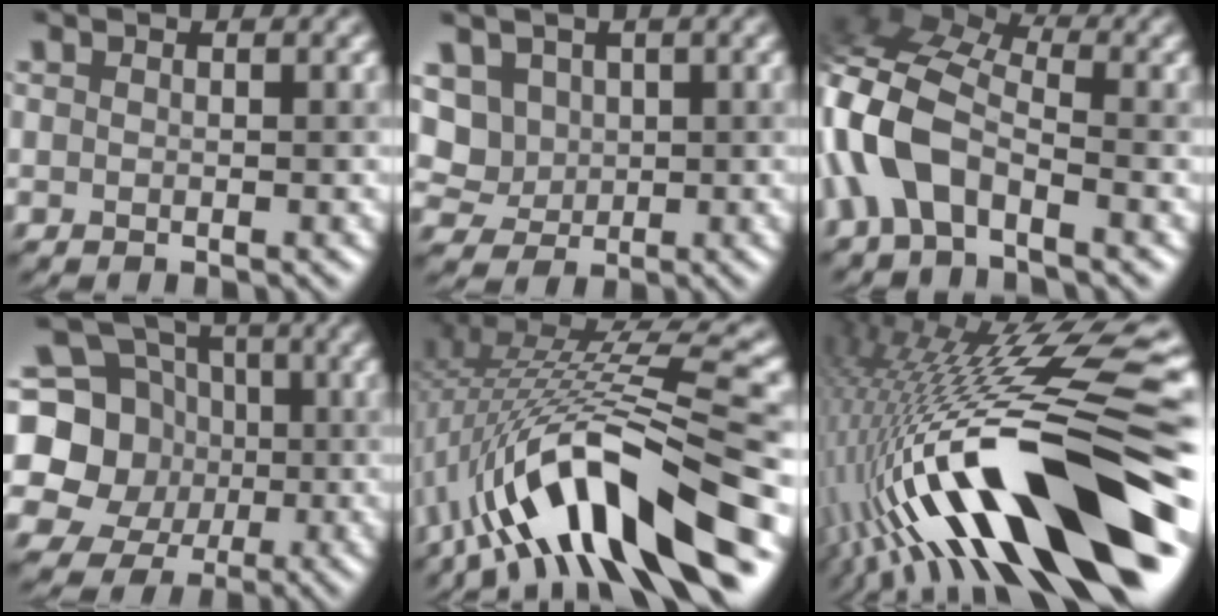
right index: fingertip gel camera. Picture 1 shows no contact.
{"total": 4.7, "force": [1.8, 4.0, 1.6], "torque": [-0.033, 0.012, 0.036]}
{"total": 8.1, "force": [-2.3, 4.5, 6.3], "torque": [-0.141, 0.023, -0.064]}
{"total": 10.5, "force": [0.8, 9.5, 4.4], "torque": [-0.099, 0.023, -0.019]}
{"total": 14.4, "force": [-5.0, 4.1, 12.9], "torque": [-0.215, 0.021, -0.076]}
{"total": 17.4, "force": [-4.4, 4.7, 16.2], "torque": [-0.279, 0.035, -0.074]}